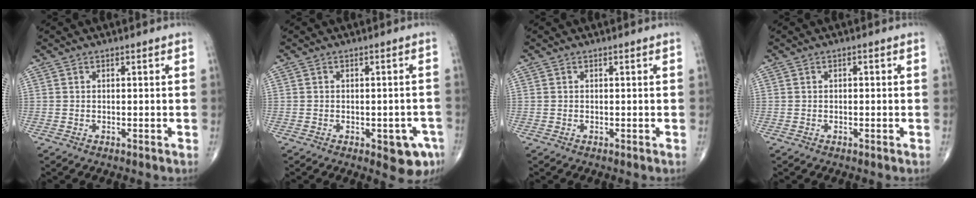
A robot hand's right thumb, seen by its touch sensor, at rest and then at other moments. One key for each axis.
{"total": 6.1, "fx": -2.7, "fy": 2.7, "fz": 4.8, "tx": -0.037, "ty": 0.007, "tz": -0.027}
{"total": 0.0}
{"total": 0.5, "fx": 0.0, "fy": 0.3, "fz": 0.4, "tx": -0.004, "ty": 0.000, "tz": -0.002}